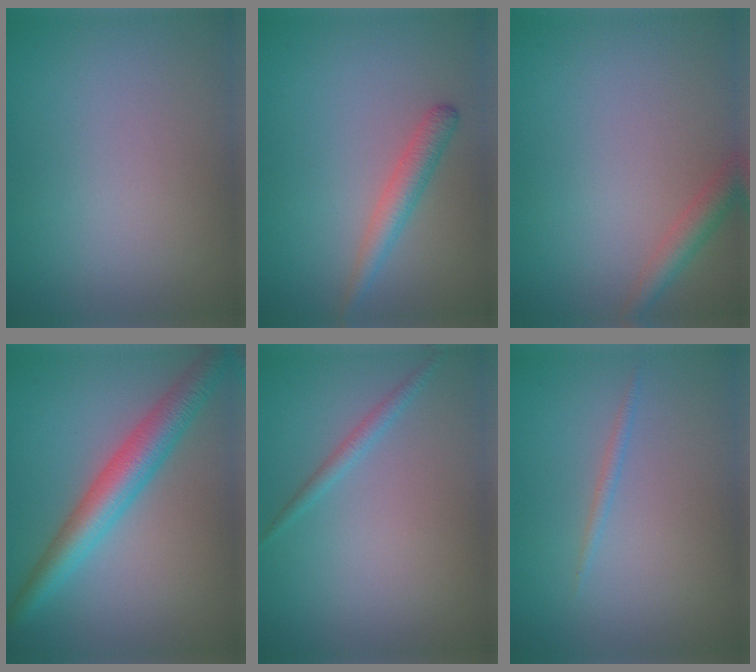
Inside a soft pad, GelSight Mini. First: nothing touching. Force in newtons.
{"total": 2.3, "press": 2.3, "slide": 0.0}
{"total": 2.3, "press": 2.3, "slide": 0.1}
{"total": 5.1, "press": 5.1, "slide": 0.2}
{"total": 1.3, "press": 1.3, "slide": 0.0}
{"total": 0.8, "press": 0.8, "slide": 0.1}